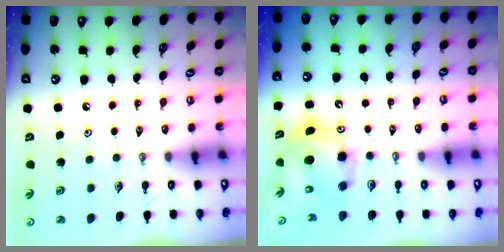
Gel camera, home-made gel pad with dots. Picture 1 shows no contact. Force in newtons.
{"total": 8.4, "press": 8.2, "slide": 2.0}